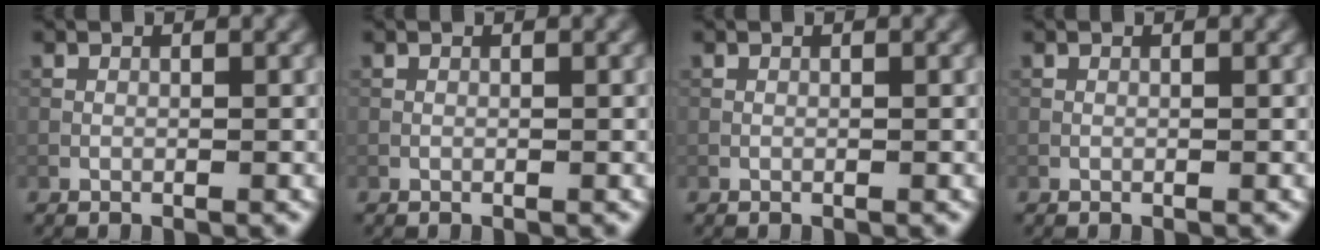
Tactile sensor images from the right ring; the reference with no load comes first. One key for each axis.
{"total": 0.0}
{"total": 0.0}
{"total": 0.0}